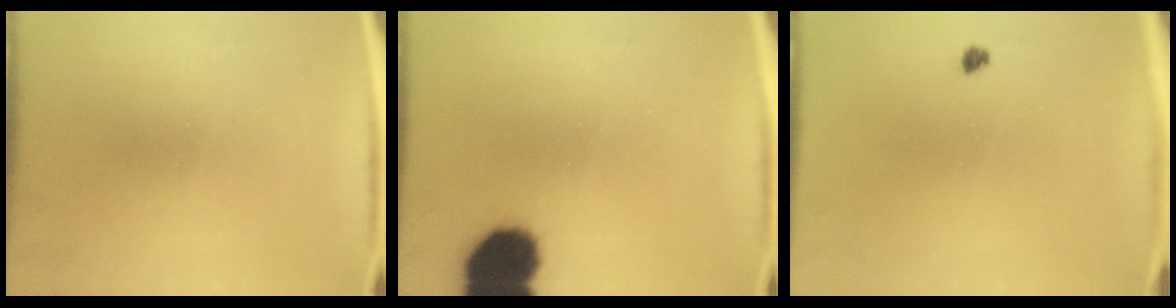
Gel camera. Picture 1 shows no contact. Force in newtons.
{"total": 14.0}
{"total": 1.0}